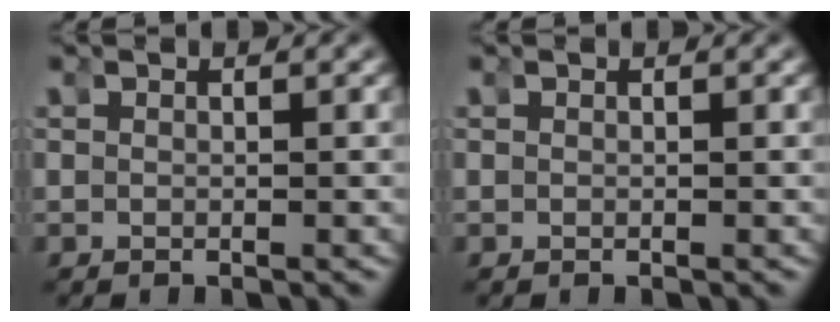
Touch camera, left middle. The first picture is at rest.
{"total": 0.0}